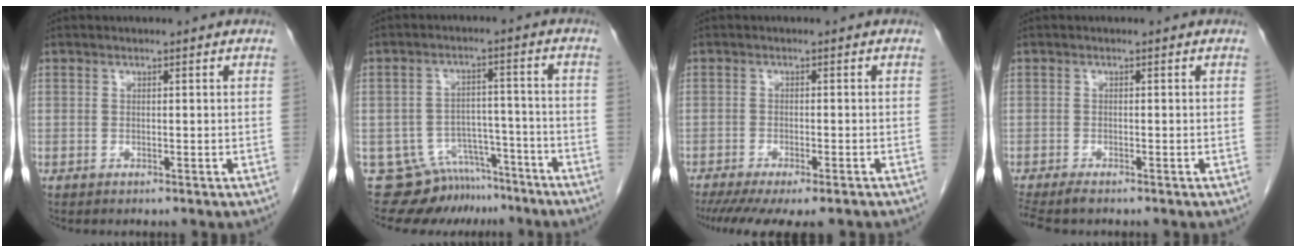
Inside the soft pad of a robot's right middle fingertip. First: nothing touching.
{"total": 9.8, "force": [-8.3, 5.2, 0.8], "torque": [-0.006, 0.038, -0.119]}
{"total": 12.3, "force": [-10.0, 2.7, 6.7], "torque": [-0.117, -0.022, -0.141]}
{"total": 3.6, "force": [-3.0, 0.6, 1.8], "torque": [-0.032, -0.010, -0.048]}